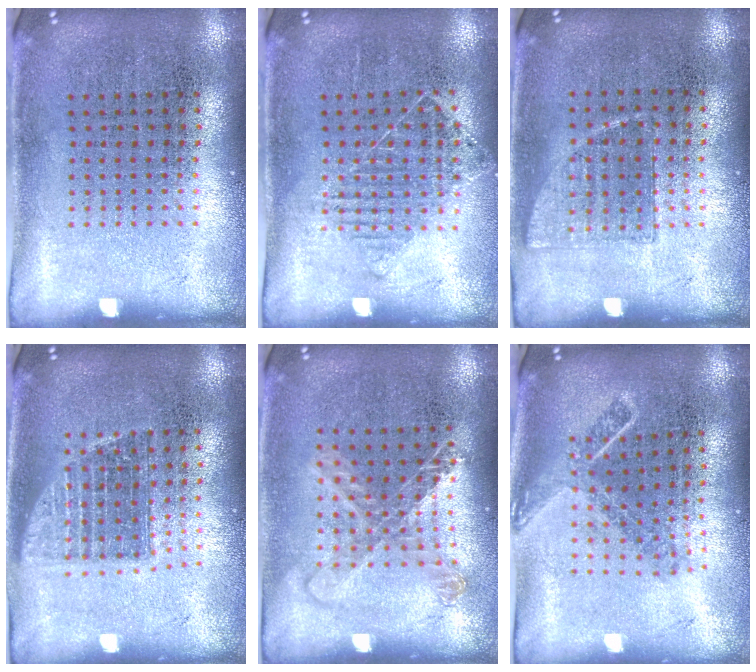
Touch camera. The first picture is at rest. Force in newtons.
{"total": 0.9, "press": 0.9, "slide": 0.2}
{"total": 0.6, "press": 0.6, "slide": 0.3}
{"total": 1.3, "press": 1.1, "slide": 0.8}
{"total": 1.3, "press": 1.2, "slide": 0.6}
{"total": 1.8, "press": 1.3, "slide": 1.2}